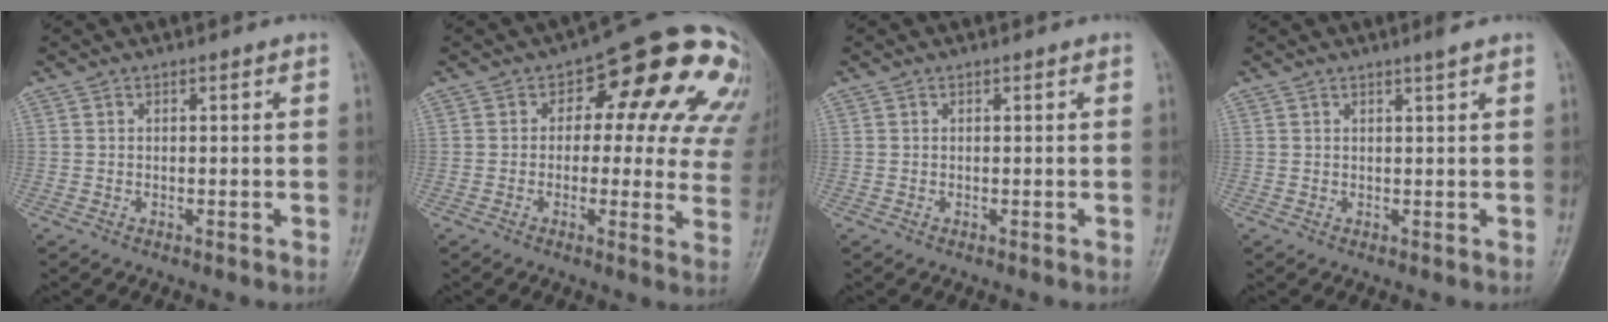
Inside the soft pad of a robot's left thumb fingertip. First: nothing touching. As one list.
[{"total": 18.4, "force": [6.3, 9.8, 14.2], "torque": [-0.112, 0.014, 0.059]}, {"total": 0.0}, {"total": 1.4, "force": [1.0, -0.3, 1.0], "torque": [-0.016, -0.007, 0.018]}]